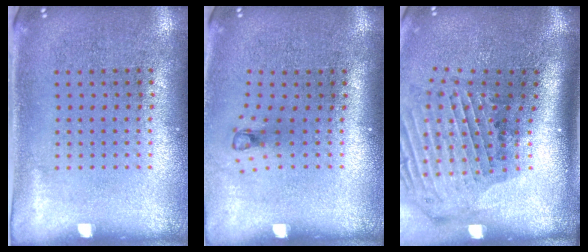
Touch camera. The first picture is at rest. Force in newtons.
{"total": 0.8, "press": 0.4, "slide": 0.7}
{"total": 2.4, "press": 1.8, "slide": 1.6}